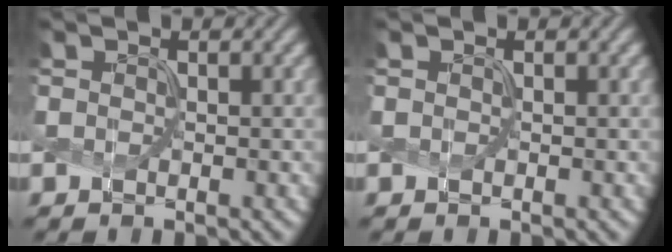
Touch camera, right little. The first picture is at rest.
{"total": 0.0}